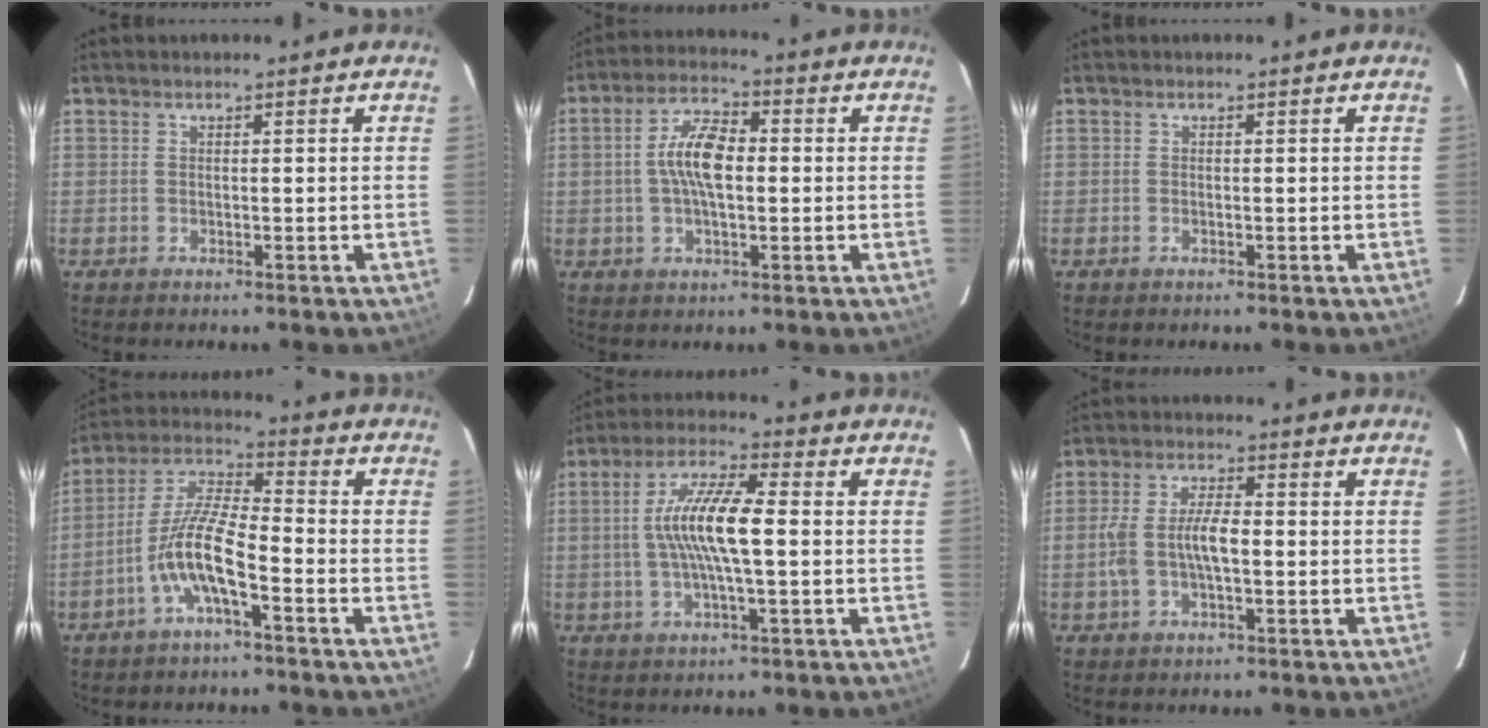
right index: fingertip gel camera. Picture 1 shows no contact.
{"total": 8.3, "force": [0.0, 3.6, 7.5], "torque": [-0.143, 0.015, -0.001]}
{"total": 0.0}
{"total": 9.8, "force": [-4.5, 2.2, 8.4], "torque": [-0.183, 0.006, -0.090]}
{"total": 11.0, "force": [-0.2, 2.1, 10.8], "torque": [-0.209, 0.010, -0.005]}
{"total": 7.1, "force": [-1.1, 2.9, 6.4], "torque": [-0.132, 0.009, -0.018]}